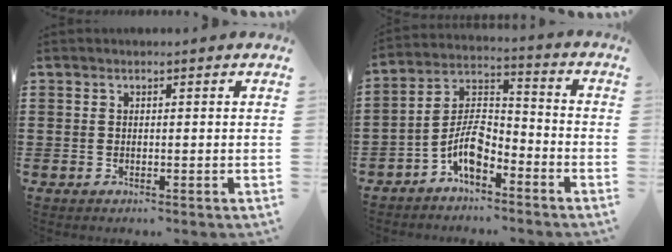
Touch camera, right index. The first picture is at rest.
{"total": 7.4, "force": [-4.6, 3.2, 4.8], "torque": [-0.111, 0.002, -0.093]}